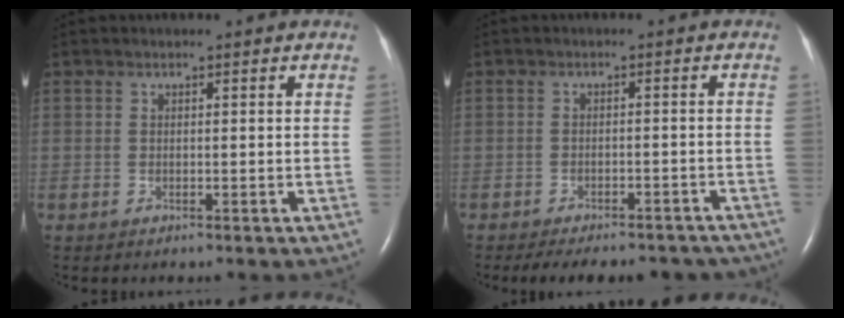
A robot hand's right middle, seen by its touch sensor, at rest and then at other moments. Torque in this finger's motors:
{"motor_torque": [0.17, -0.14, 0.06, 0.04]}